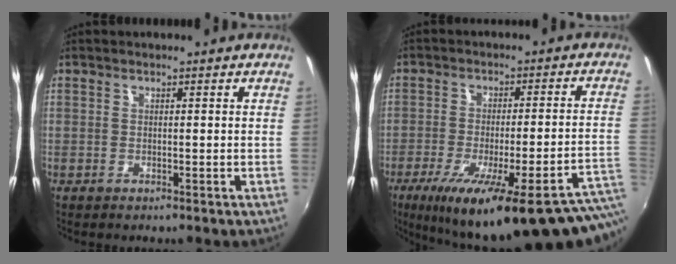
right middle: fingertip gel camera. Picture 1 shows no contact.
{"total": 27.7, "force": [-18.2, 4.3, 20.4], "torque": [-0.282, -0.060, -0.242]}